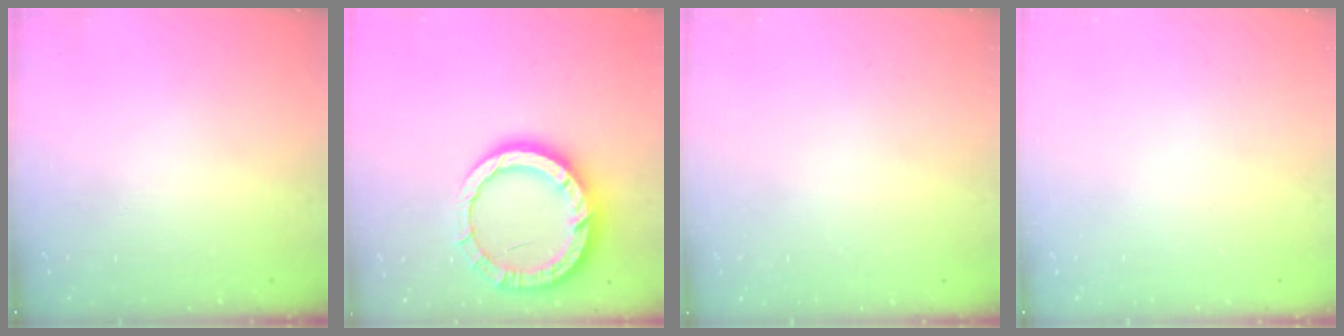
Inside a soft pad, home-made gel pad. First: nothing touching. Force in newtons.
{"total": 15.6, "press": 15.5, "slide": 1.6}
{"total": 2.6, "press": 2.6, "slide": 0.2}
{"total": 0.0}